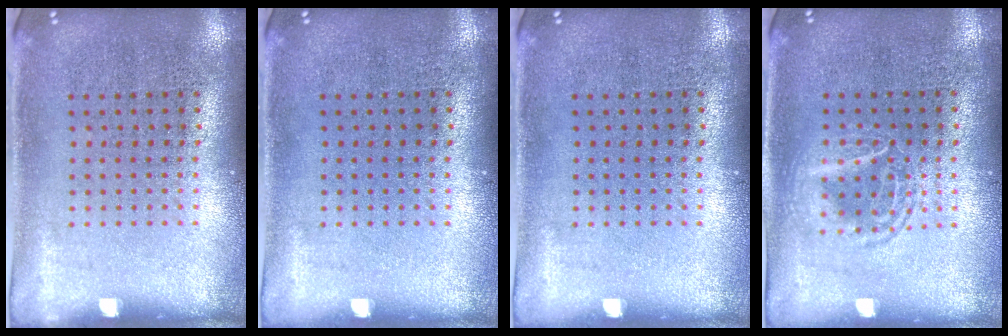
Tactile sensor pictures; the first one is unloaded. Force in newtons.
{"total": 0.0}
{"total": 0.0}
{"total": 1.2, "press": 1.2, "slide": 0.1}